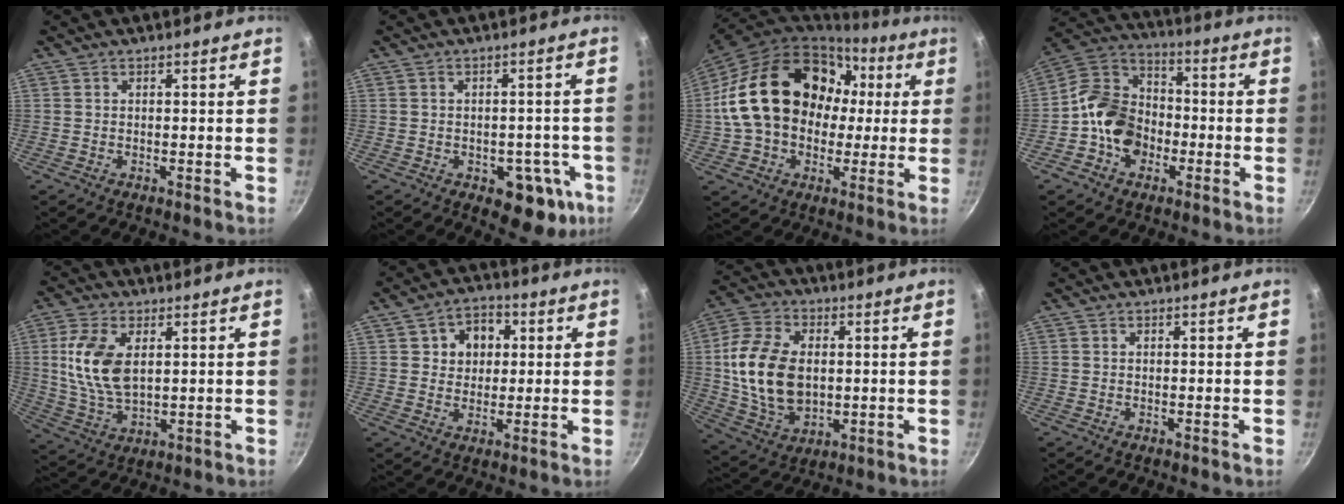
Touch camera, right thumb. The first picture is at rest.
{"total": 10.6, "force": [-3.8, 6.5, 7.4], "torque": [-0.040, 0.018, -0.041]}
{"total": 24.3, "force": [2.6, 18.3, 15.7], "torque": [-0.260, 0.057, 0.051]}
{"total": 13.6, "force": [-3.7, 10.8, 7.4], "torque": [-0.099, 0.042, -0.087]}
{"total": 11.9, "force": [2.5, 6.7, 9.5], "torque": [-0.185, -0.013, 0.054]}
{"total": 7.8, "force": [2.1, 6.5, 3.8], "torque": [-0.021, 0.002, 0.025]}
{"total": 16.8, "force": [0.8, 11.3, 12.5], "torque": [-0.224, -0.002, 0.020]}
{"total": 0.0}